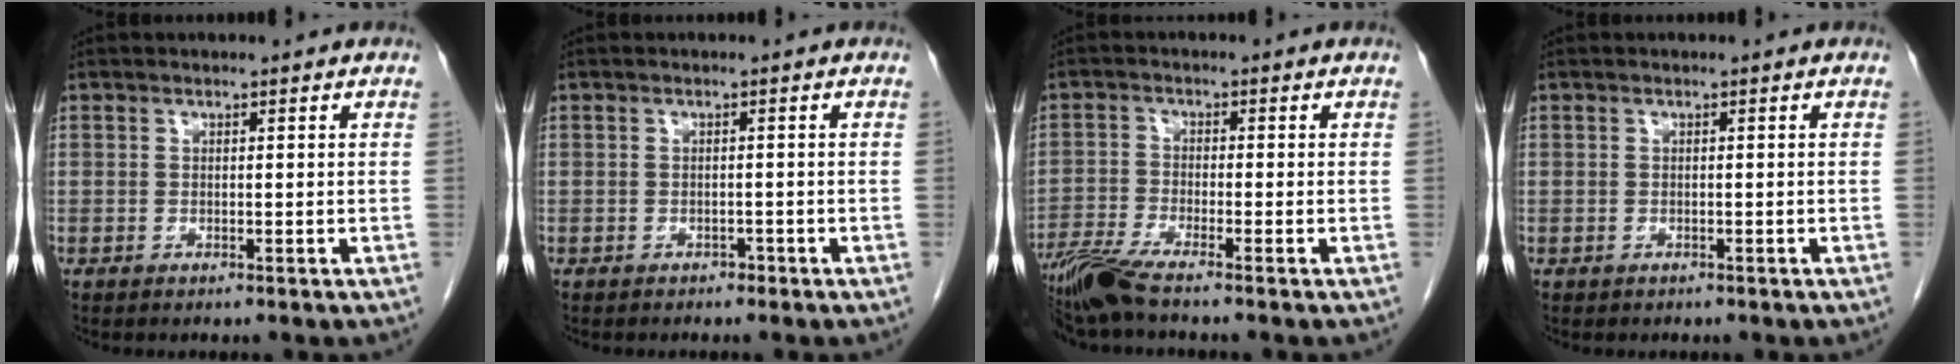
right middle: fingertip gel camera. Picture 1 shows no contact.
{"total": 0.9, "force": [-0.7, 0.5, 0.2], "torque": [-0.008, 0.001, -0.010]}
{"total": 6.3, "force": [-5.1, -0.5, 3.6], "torque": [-0.076, -0.023, -0.103]}
{"total": 0.0}